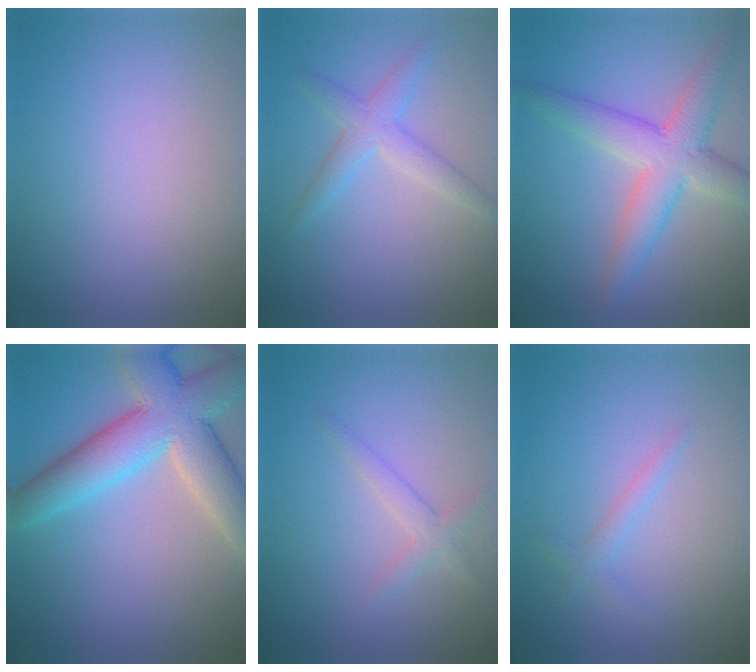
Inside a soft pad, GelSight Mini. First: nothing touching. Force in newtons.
{"total": 2.5, "press": 2.5, "slide": 0.2}
{"total": 5.3, "press": 5.3, "slide": 0.1}
{"total": 8.6, "press": 8.6, "slide": 0.5}
{"total": 1.6, "press": 1.6, "slide": 0.1}
{"total": 1.1, "press": 1.1, "slide": 0.1}